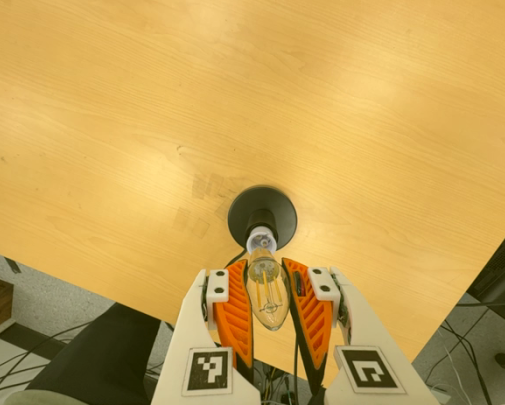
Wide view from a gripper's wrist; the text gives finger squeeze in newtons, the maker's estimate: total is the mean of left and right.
{"total": 25.4, "left": 28.5, "right": 22.3}